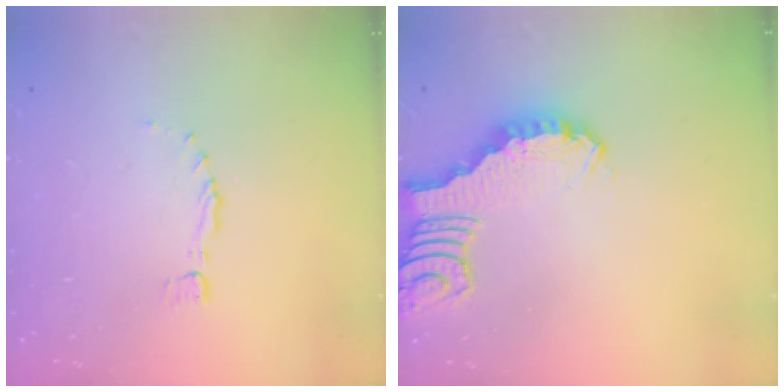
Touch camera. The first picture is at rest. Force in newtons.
{"total": 2.8, "press": 2.7, "slide": 0.4}